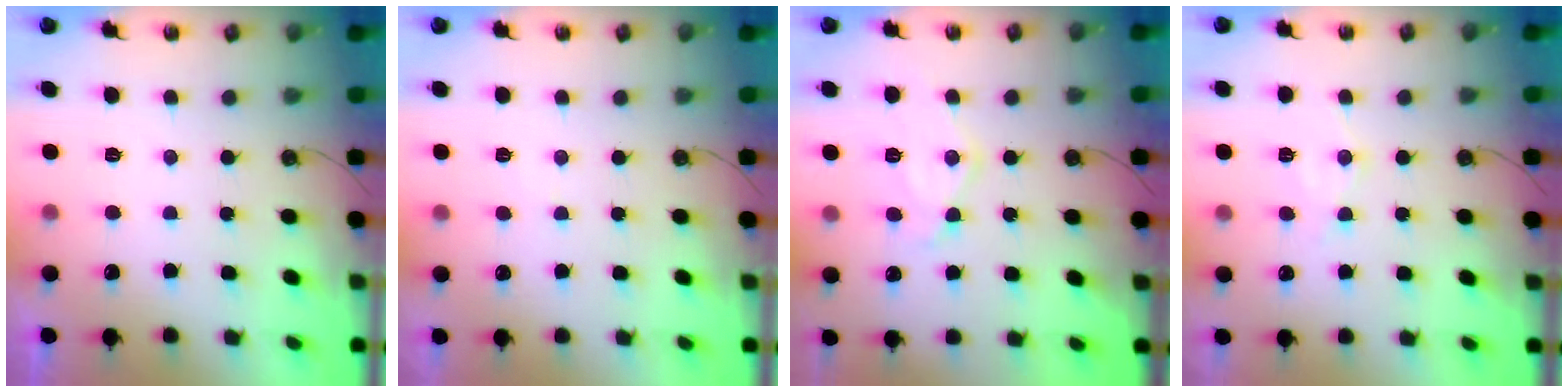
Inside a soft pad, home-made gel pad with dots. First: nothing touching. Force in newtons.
{"total": 2.4, "press": 2.4, "slide": 0.4}
{"total": 11.7, "press": 11.7, "slide": 0.8}
{"total": 6.5, "press": 6.5, "slide": 0.4}